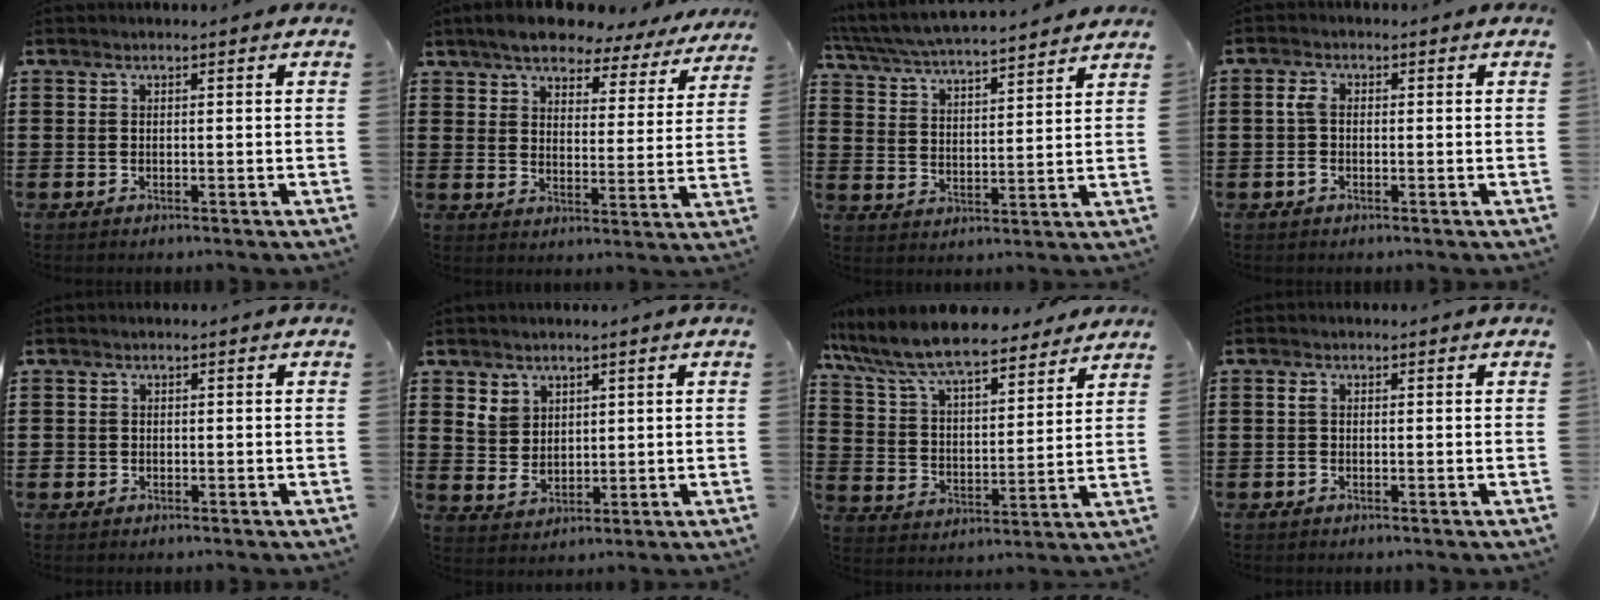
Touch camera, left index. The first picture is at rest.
{"total": 6.2, "force": [5.8, 1.5, 1.7], "torque": [-0.055, -0.030, 0.098]}
{"total": 5.2, "force": [5.0, 0.0, 1.4], "torque": [-0.052, -0.033, 0.082]}
{"total": 2.5, "force": [-0.4, 1.3, 2.1], "torque": [-0.057, -0.001, -0.013]}
{"total": 0.9, "force": [-0.4, 0.8, 0.1], "torque": [-0.004, 0.003, -0.009]}
{"total": 4.1, "force": [2.3, 3.1, 1.1], "torque": [-0.027, 0.008, 0.043]}
{"total": 9.7, "force": [8.7, 1.7, 3.9], "torque": [-0.113, -0.043, 0.152]}
{"total": 1.0, "force": [-0.3, 0.5, 0.9], "torque": [-0.026, -0.003, -0.008]}